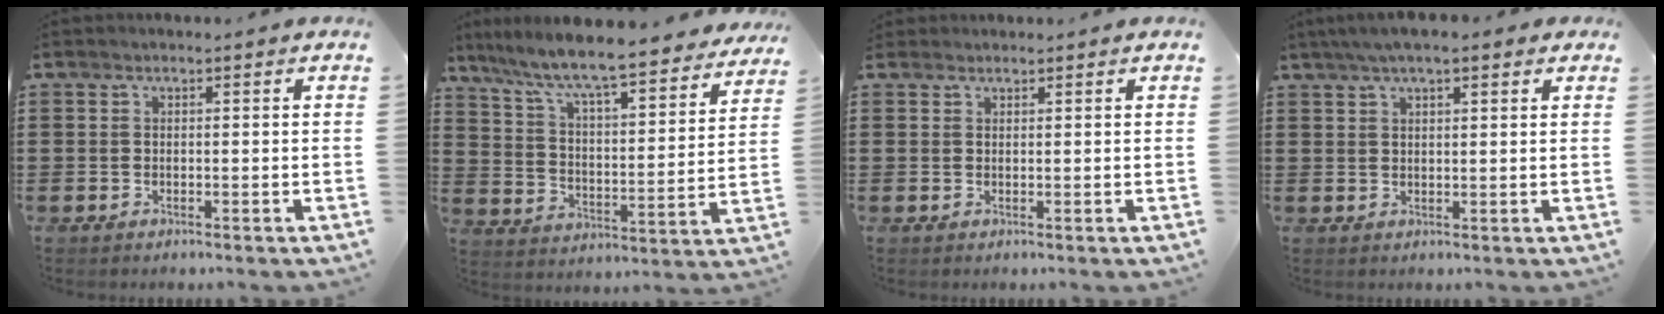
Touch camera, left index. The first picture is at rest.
{"total": 7.7, "force": [7.0, 0.1, 3.4], "torque": [-0.095, -0.054, 0.113]}
{"total": 0.9, "force": [0.8, 0.4, 0.0], "torque": [-0.003, 0.002, 0.016]}
{"total": 4.0, "force": [2.7, 1.0, 2.7], "torque": [-0.058, 0.007, 0.048]}